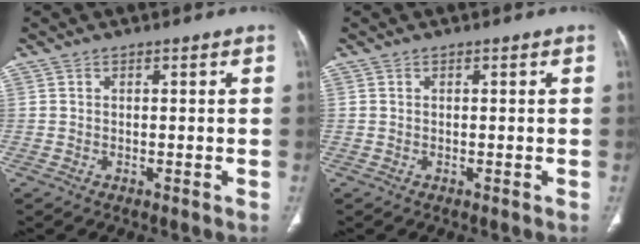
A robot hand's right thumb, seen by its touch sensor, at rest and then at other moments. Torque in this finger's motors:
{"motor_torque": [-0.04, 0.05, -0.25, -0.03, 0.00]}